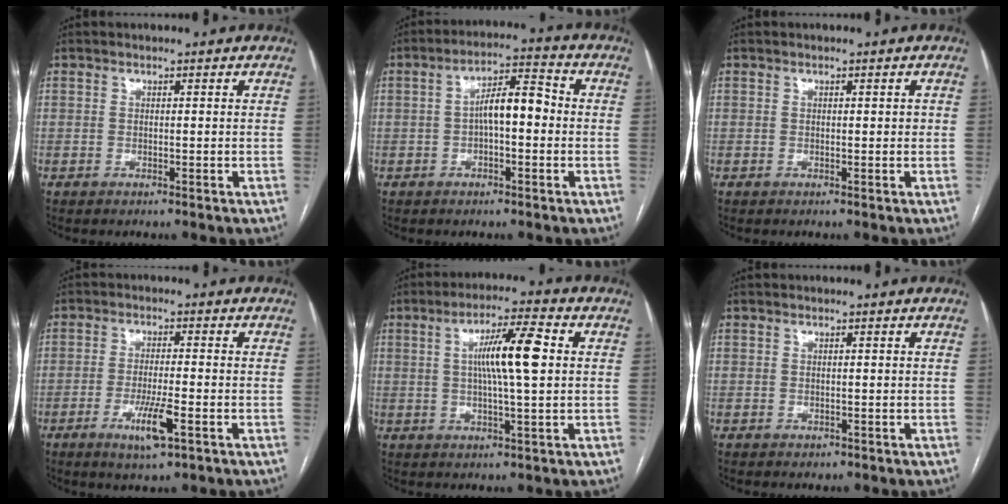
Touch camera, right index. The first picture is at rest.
{"total": 7.0, "force": [-0.4, 2.2, 6.6], "torque": [-0.113, 0.030, -0.009]}
{"total": 0.8, "force": [0.1, 0.5, 0.7], "torque": [-0.007, 0.004, 0.002]}
{"total": 6.2, "force": [-2.7, 0.6, 5.6], "torque": [-0.106, -0.011, -0.046]}
{"total": 9.5, "force": [1.4, 0.7, 9.4], "torque": [-0.165, 0.009, 0.023]}
{"total": 0.8, "force": [-0.2, 0.7, 0.1], "torque": [-0.003, 0.003, 0.000]}